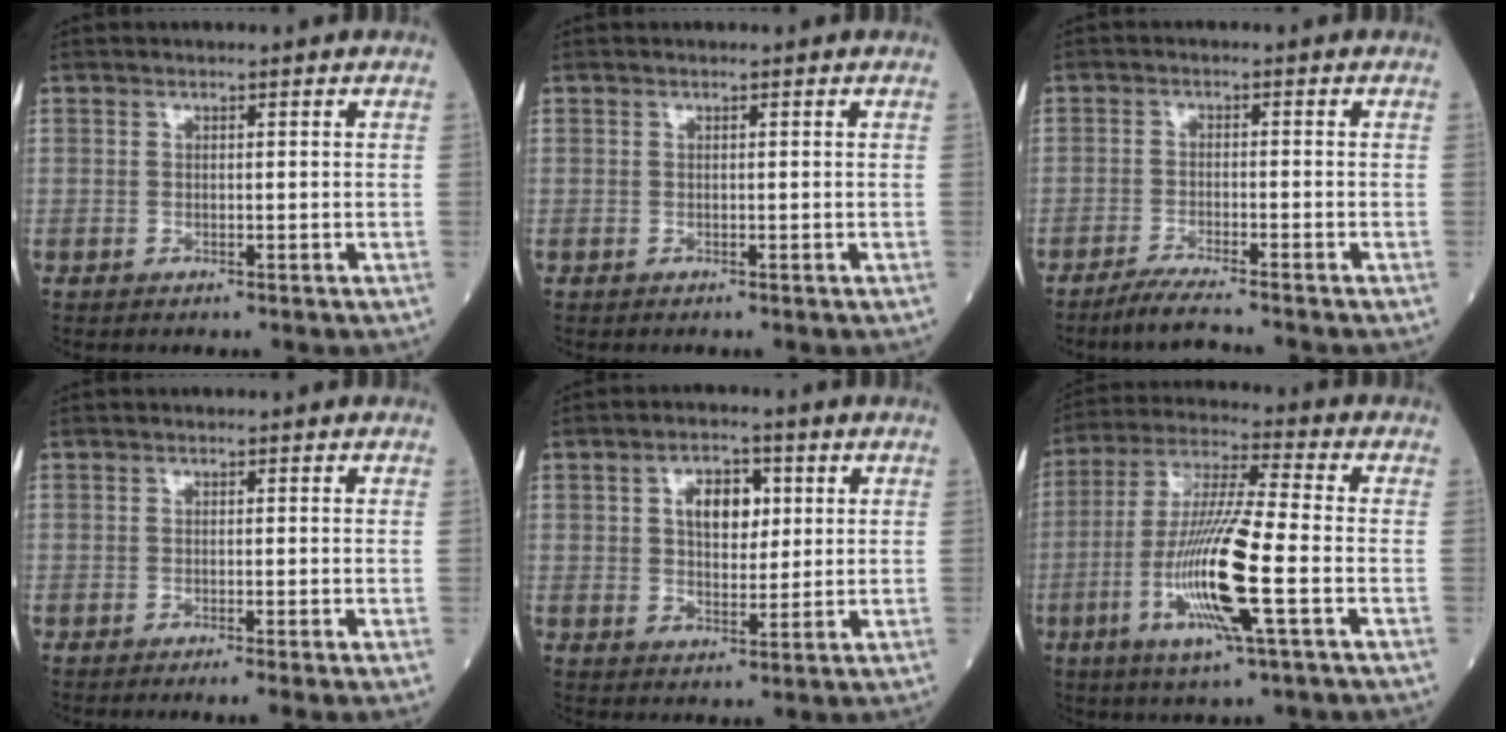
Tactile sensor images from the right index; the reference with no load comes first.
{"total": 0.0}
{"total": 5.4, "force": [-4.6, -0.8, 2.6], "torque": [-0.044, -0.016, -0.081]}
{"total": 1.7, "force": [-1.0, -0.5, 1.3], "torque": [-0.019, -0.002, -0.016]}
{"total": 6.3, "force": [1.8, 3.5, 4.8], "torque": [-0.079, 0.012, 0.033]}
{"total": 15.1, "force": [-4.2, 0.6, 14.5], "torque": [-0.294, -0.015, -0.081]}